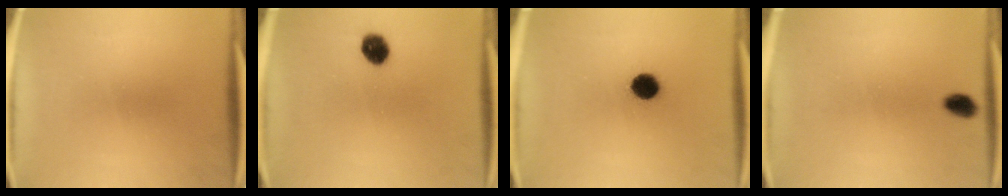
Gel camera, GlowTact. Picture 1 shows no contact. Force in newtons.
{"total": 5.4}
{"total": 5.9}
{"total": 2.7}